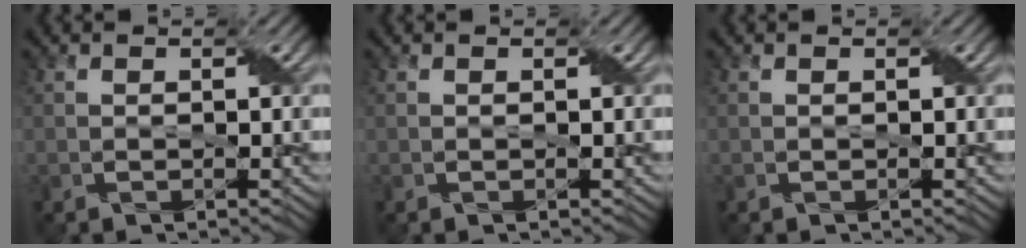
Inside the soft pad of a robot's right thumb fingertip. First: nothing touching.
{"total": 0.0}
{"total": 0.0}